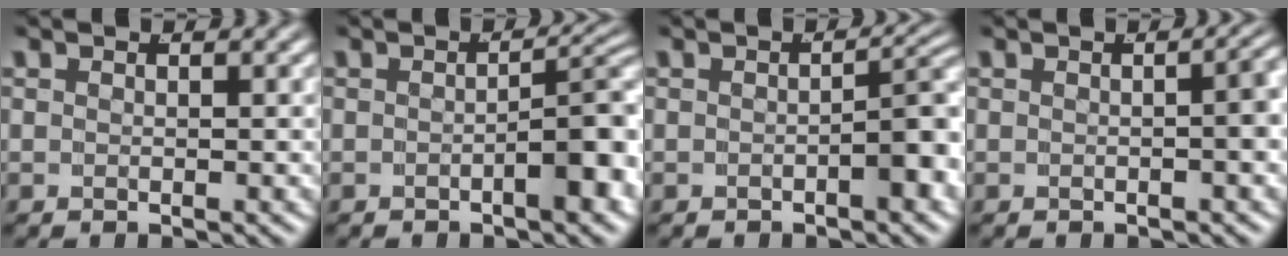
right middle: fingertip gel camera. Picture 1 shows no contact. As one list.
[{"total": 4.8, "force": [-1.8, 1.4, 4.2], "torque": [-0.038, 0.004, -0.029]}, {"total": 3.5, "force": [-1.4, 1.0, 3.0], "torque": [-0.025, 0.005, -0.023]}, {"total": 2.3, "force": [-0.4, 0.4, 2.2], "torque": [-0.019, 0.009, -0.008]}]